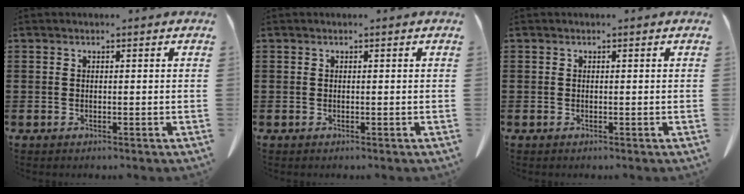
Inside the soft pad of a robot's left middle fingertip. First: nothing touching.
{"total": 0.0}
{"total": 0.0}